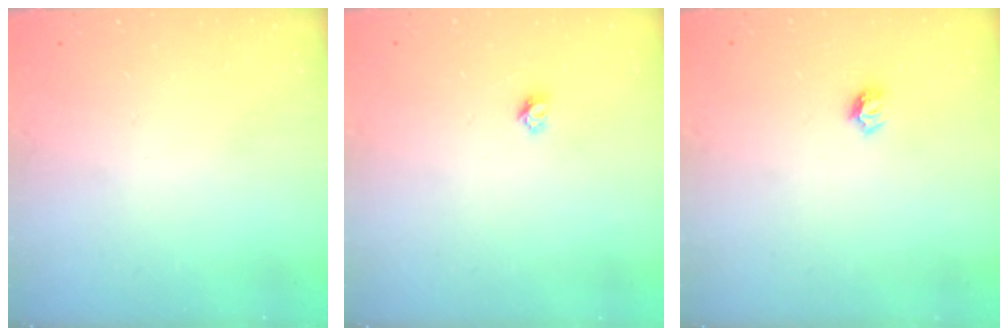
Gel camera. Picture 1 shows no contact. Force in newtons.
{"total": 3.4, "press": 3.4, "slide": 0.4}
{"total": 5.5, "press": 5.4, "slide": 0.6}